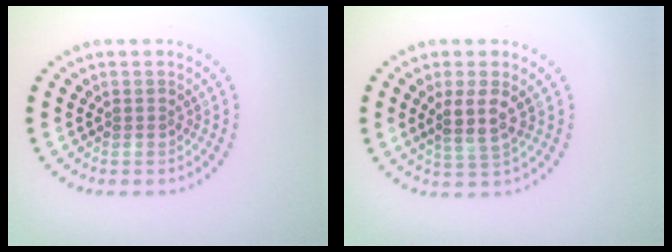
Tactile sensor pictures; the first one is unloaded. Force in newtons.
{"total": 2.6, "press": 2.2, "slide": 1.3}